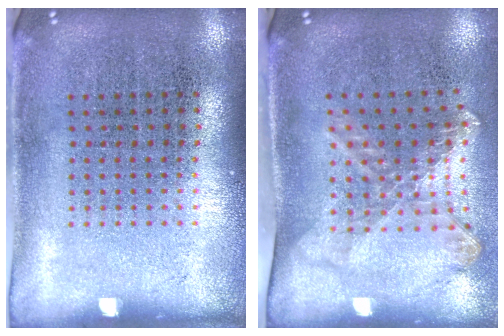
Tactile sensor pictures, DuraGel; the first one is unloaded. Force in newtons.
{"total": 1.9, "press": 1.4, "slide": 1.3}